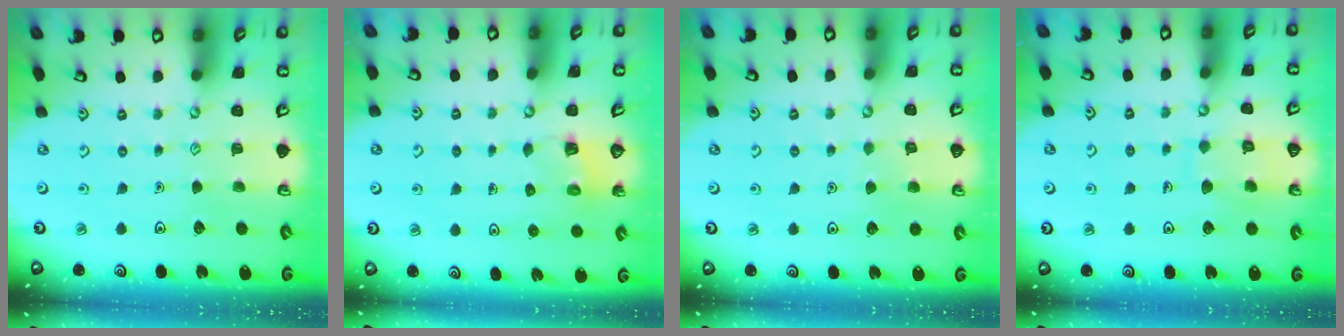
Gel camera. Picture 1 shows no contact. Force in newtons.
{"total": 2.6, "press": 2.6, "slide": 0.3}
{"total": 2.6, "press": 2.6, "slide": 0.3}
{"total": 8.3, "press": 8.3, "slide": 0.8}